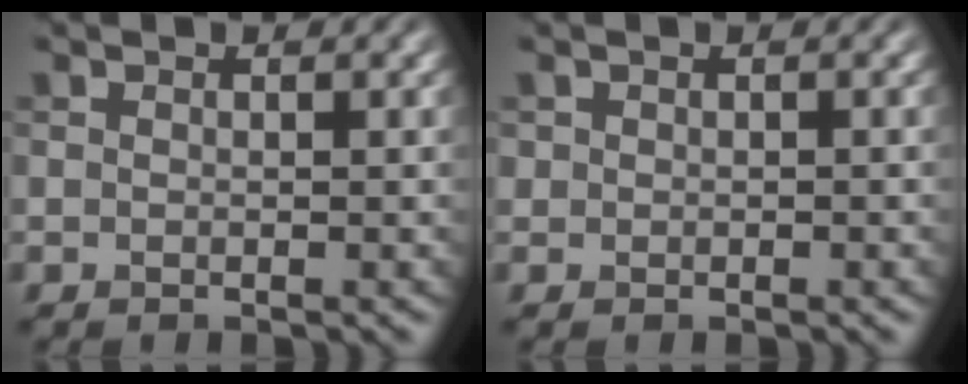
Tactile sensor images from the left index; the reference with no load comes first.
{"total": 0.5, "force": [0.1, 0.5, -0.2], "torque": [0.001, 0.001, 0.001]}